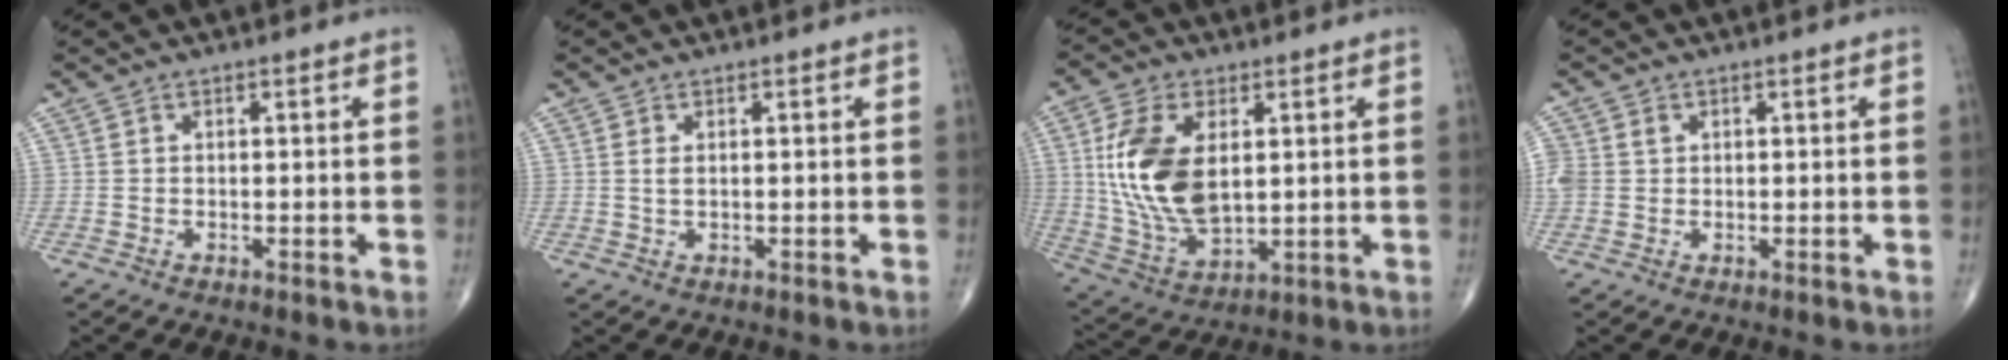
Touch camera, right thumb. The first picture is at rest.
{"total": 1.1, "force": [0.3, 0.5, 1.0], "torque": [-0.019, 0.000, 0.010]}
{"total": 16.0, "force": [2.8, 8.8, 13.0], "torque": [-0.254, -0.015, 0.064]}
{"total": 4.0, "force": [0.8, 3.4, 2.0], "torque": [-0.052, 0.008, 0.022]}